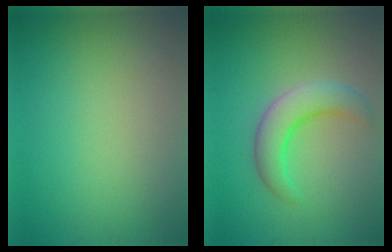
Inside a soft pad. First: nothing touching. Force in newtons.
{"total": 4.7, "press": 4.7, "slide": 0.3}